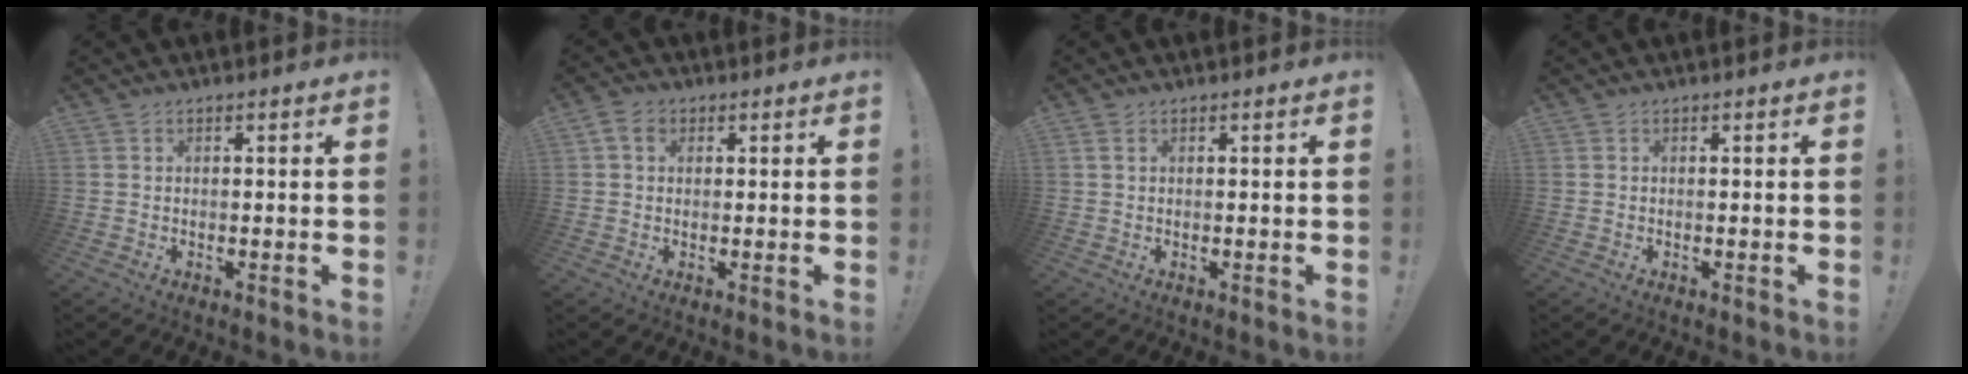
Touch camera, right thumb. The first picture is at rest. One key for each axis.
{"total": 4.0, "fx": 1.5, "fy": 3.0, "fz": 2.3, "tx": -0.042, "ty": 0.007, "tz": 0.029}
{"total": 1.3, "fx": 0.6, "fy": 0.5, "fz": 1.0, "tx": -0.025, "ty": 0.003, "tz": 0.013}
{"total": 0.0}